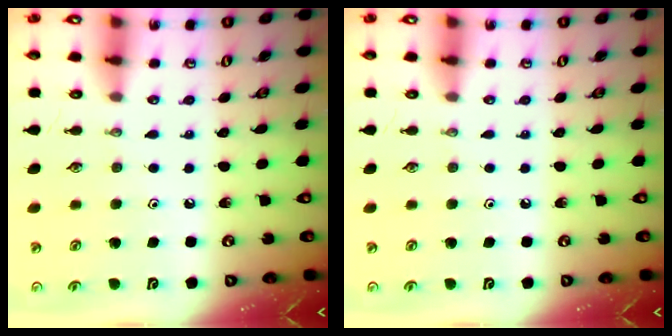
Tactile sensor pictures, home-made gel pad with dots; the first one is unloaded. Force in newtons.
{"total": 0.0}